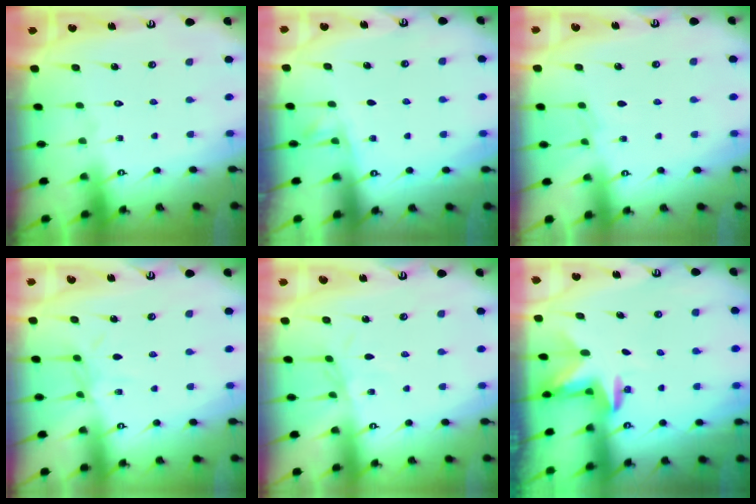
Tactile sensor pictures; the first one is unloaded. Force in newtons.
{"total": 2.4, "press": 2.4, "slide": 0.5}
{"total": 2.3, "press": 2.3, "slide": 0.4}
{"total": 5.7, "press": 5.7, "slide": 0.5}
{"total": 2.5, "press": 2.4, "slide": 0.5}
{"total": 2.9, "press": 2.8, "slide": 0.7}